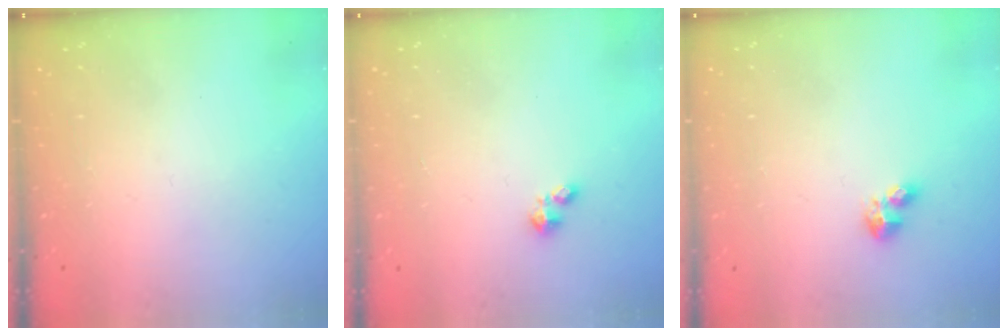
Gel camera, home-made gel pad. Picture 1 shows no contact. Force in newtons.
{"total": 1.1, "press": 1.1, "slide": 0.3}
{"total": 4.6, "press": 4.6, "slide": 0.6}